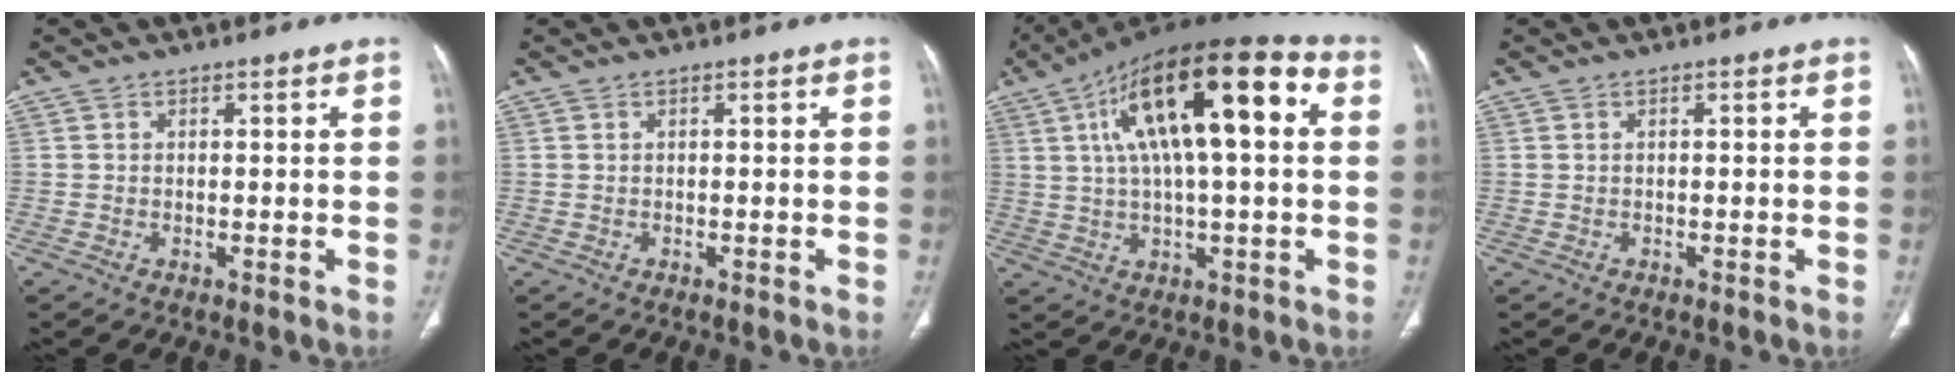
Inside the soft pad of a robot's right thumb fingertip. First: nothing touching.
{"total": 0.0}
{"total": 22.1, "force": [5.6, 7.6, 20.0], "torque": [-0.328, 0.028, 0.084]}
{"total": 0.0}